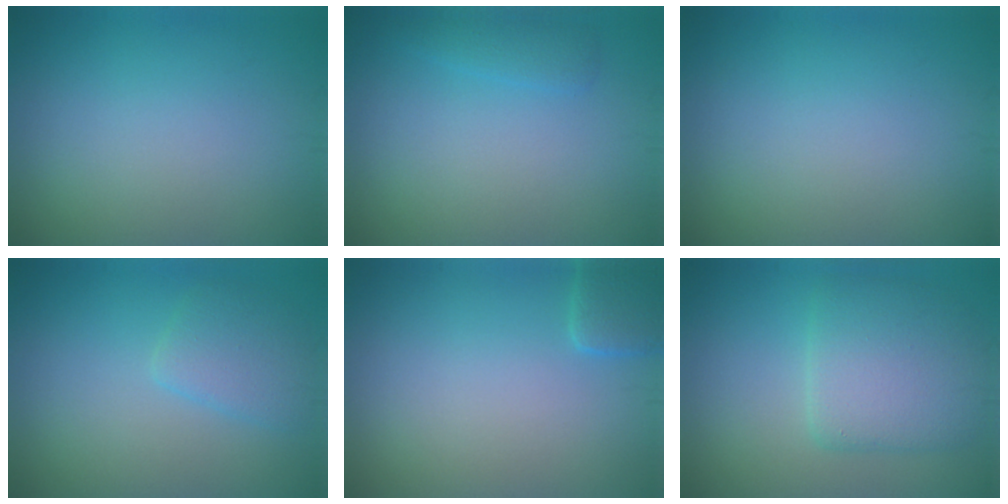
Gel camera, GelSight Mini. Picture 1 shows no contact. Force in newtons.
{"total": 1.4, "press": 1.4, "slide": 0.1}
{"total": 0.0}
{"total": 2.6, "press": 2.6, "slide": 0.2}
{"total": 2.0, "press": 2.0, "slide": 0.3}
{"total": 5.5, "press": 5.5, "slide": 0.3}